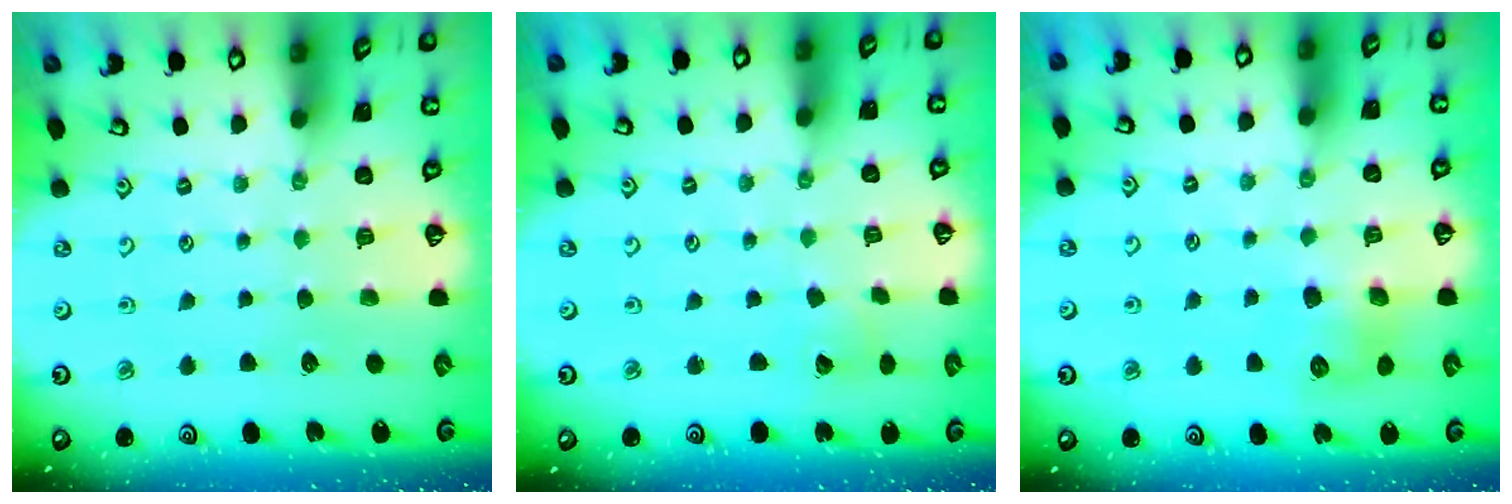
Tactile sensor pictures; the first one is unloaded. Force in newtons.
{"total": 2.9, "press": 2.9, "slide": 0.2}
{"total": 8.4, "press": 8.4, "slide": 0.5}